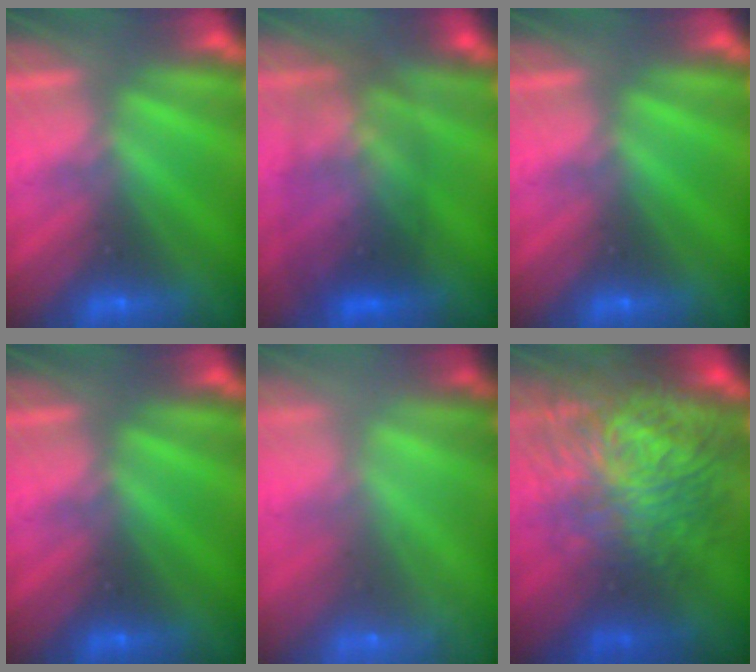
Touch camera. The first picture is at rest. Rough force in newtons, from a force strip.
{"total": 2.8}
{"total": 0.0}
{"total": 0.0}
{"total": 7.4}
{"total": 7.7}